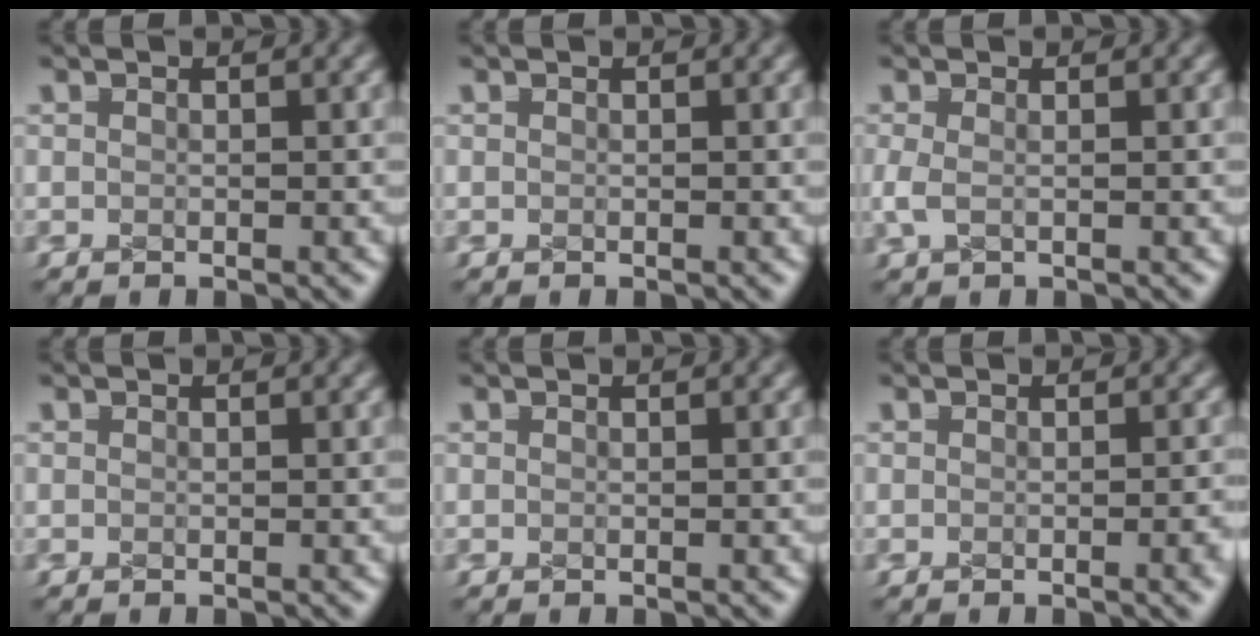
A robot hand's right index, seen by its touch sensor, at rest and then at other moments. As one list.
[{"total": 0.0}, {"total": 0.8, "force": [0.4, -0.1, 0.7], "torque": [-0.014, 0.001, 0.013]}, {"total": 0.0}, {"total": 0.0}, {"total": 0.8, "force": [-0.3, -0.3, 0.6], "torque": [-0.007, 0.004, -0.006]}]